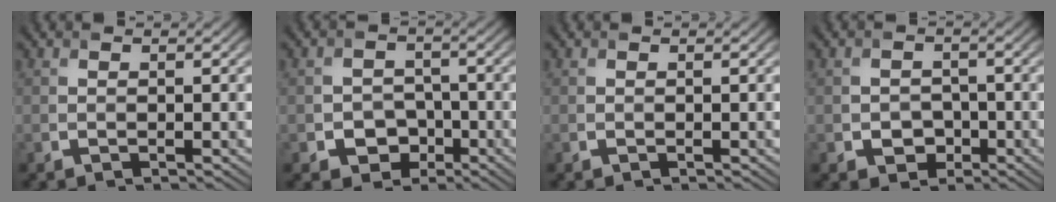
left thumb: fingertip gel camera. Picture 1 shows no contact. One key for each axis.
{"total": 4.1, "fx": -1.9, "fy": 3.2, "fz": 1.5, "tx": -0.024, "ty": -0.002, "tz": -0.038}
{"total": 0.0}
{"total": 2.9, "fx": -1.2, "fy": 2.4, "fz": 1.1, "tx": -0.016, "ty": -0.002, "tz": -0.022}